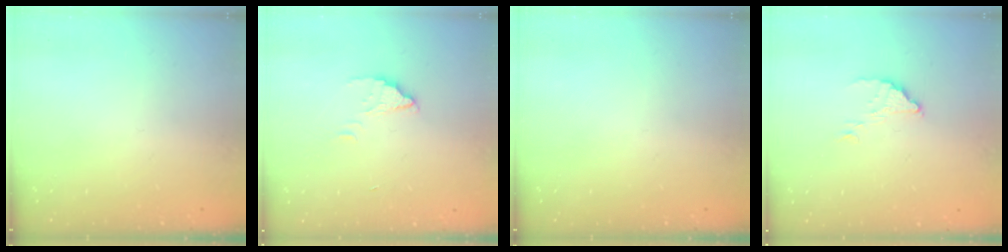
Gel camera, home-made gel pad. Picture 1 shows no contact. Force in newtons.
{"total": 2.6, "press": 2.6, "slide": 0.2}
{"total": 0.0}
{"total": 2.2, "press": 2.2, "slide": 0.0}